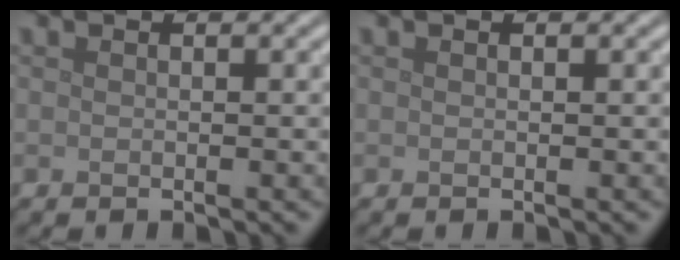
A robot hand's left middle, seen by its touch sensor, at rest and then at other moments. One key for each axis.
{"total": 0.0}